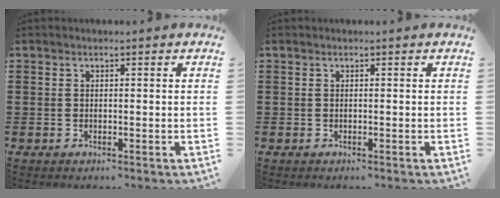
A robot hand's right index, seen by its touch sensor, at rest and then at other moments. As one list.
[{"total": 0.0}]